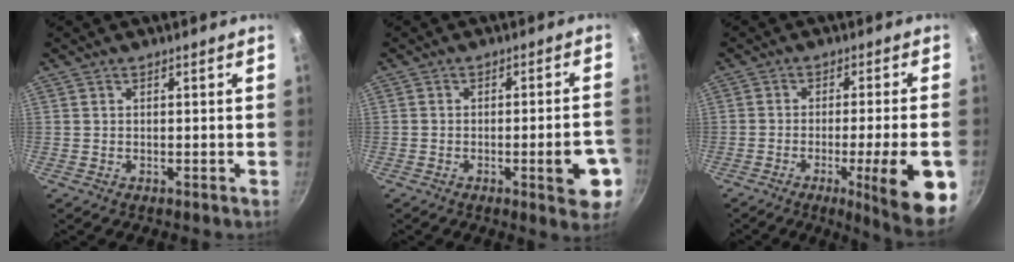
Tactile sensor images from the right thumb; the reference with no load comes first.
{"total": 8.8, "force": [-3.0, 2.4, 7.9], "torque": [-0.086, 0.015, -0.036]}
{"total": 14.8, "force": [-4.9, 1.8, 13.8], "torque": [-0.178, 0.014, -0.063]}